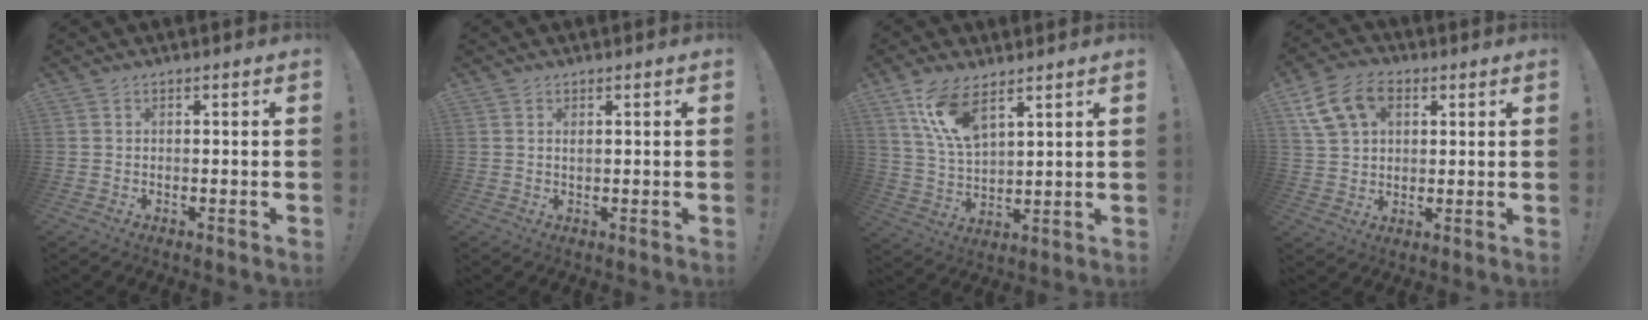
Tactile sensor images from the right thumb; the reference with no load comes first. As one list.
[{"total": 0.7, "force": [0.3, 0.3, 0.5], "torque": [-0.006, -0.001, 0.005]}, {"total": 11.5, "force": [7.5, 4.6, 7.5], "torque": [-0.154, -0.030, 0.138]}, {"total": 12.3, "force": [5.0, 8.4, 7.4], "torque": [-0.141, -0.004, 0.102]}]